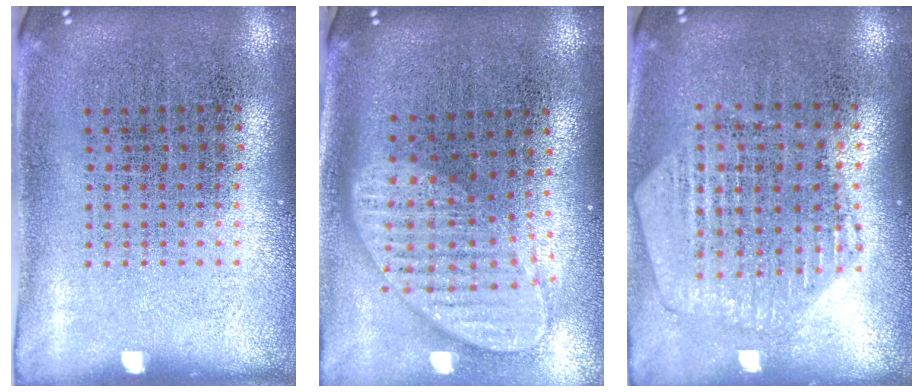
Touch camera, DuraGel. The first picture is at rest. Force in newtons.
{"total": 2.0, "press": 1.6, "slide": 1.3}
{"total": 0.9, "press": 0.8, "slide": 0.1}